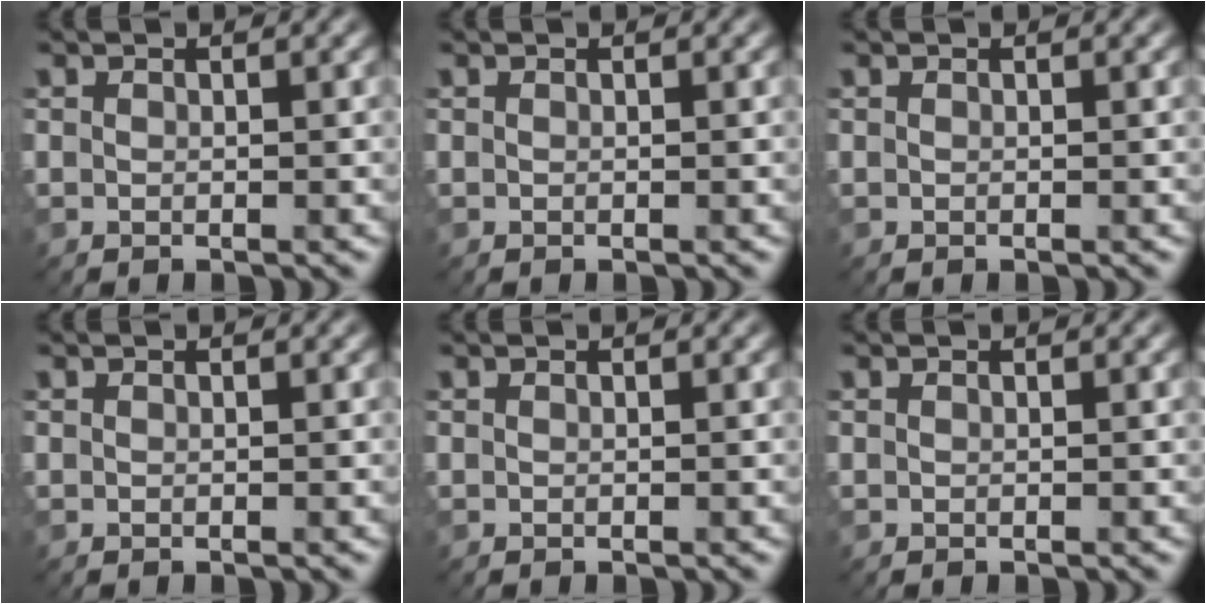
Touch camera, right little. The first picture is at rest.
{"total": 0.0}
{"total": 0.0}
{"total": 0.0}
{"total": 0.0}
{"total": 0.0}